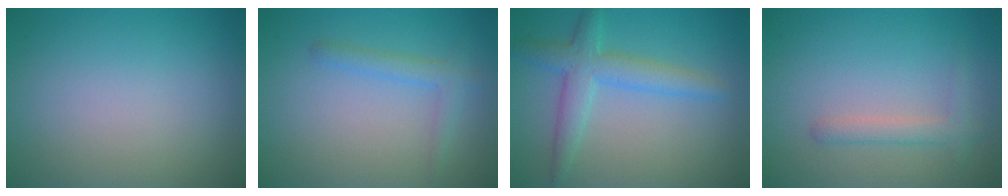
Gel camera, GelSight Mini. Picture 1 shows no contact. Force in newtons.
{"total": 1.9, "press": 1.9, "slide": 0.1}
{"total": 4.0, "press": 4.0, "slide": 0.1}
{"total": 1.8, "press": 1.8, "slide": 0.1}